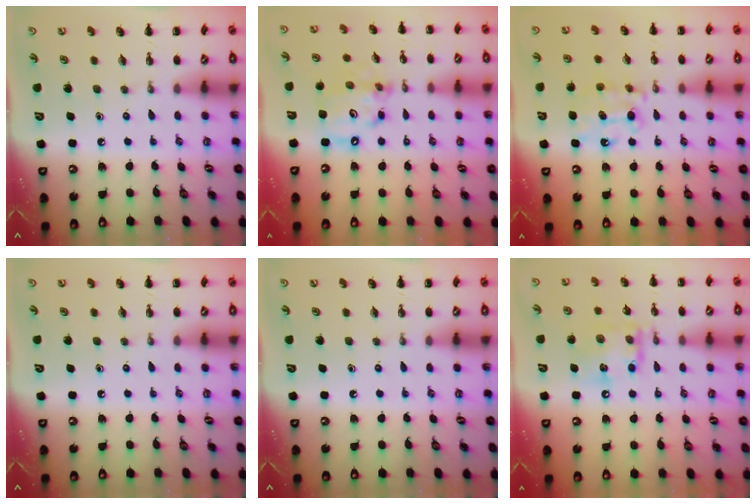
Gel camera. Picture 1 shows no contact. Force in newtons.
{"total": 12.3, "press": 12.0, "slide": 2.8}
{"total": 8.1, "press": 8.0, "slide": 0.9}
{"total": 0.0}
{"total": 0.0}
{"total": 13.3, "press": 13.2, "slide": 1.6}